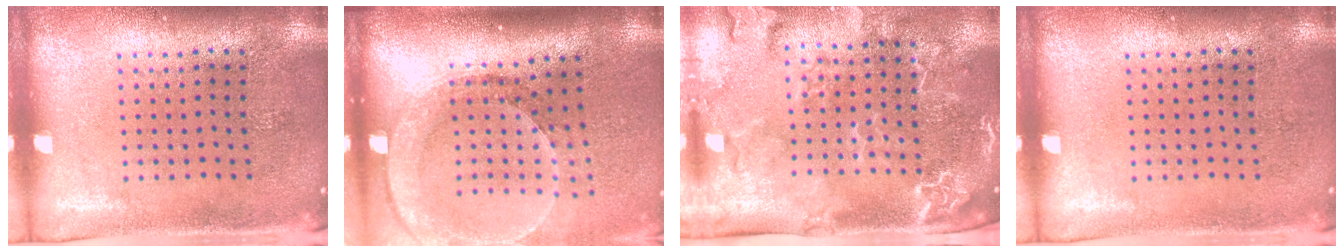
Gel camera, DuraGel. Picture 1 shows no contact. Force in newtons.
{"total": 2.6, "press": 2.0, "slide": 1.7}
{"total": 2.8, "press": 2.5, "slide": 1.4}
{"total": 0.0}